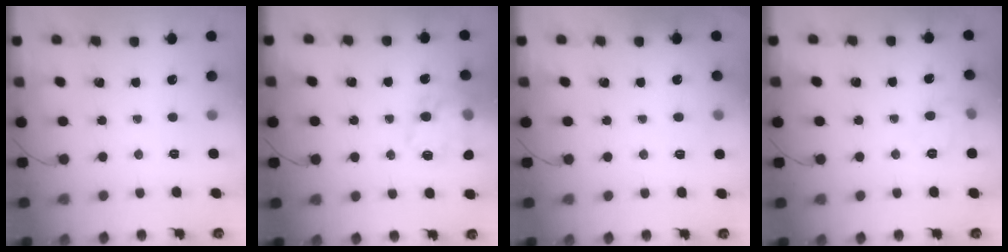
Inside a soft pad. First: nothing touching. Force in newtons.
{"total": 17.7, "press": 17.6, "slide": 2.1}
{"total": 4.9, "press": 4.7, "slide": 1.3}
{"total": 8.1, "press": 8.0, "slide": 1.1}